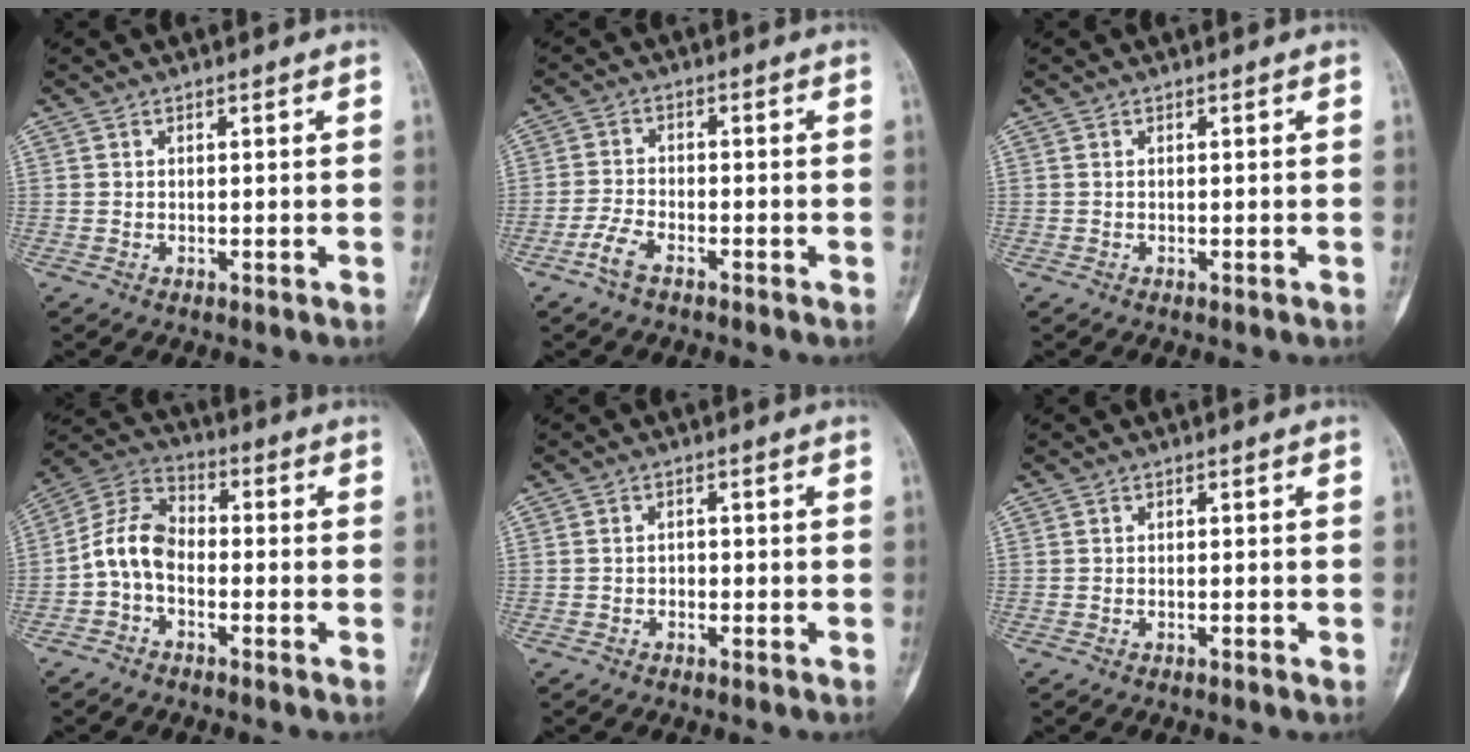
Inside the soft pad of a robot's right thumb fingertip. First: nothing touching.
{"total": 4.0, "force": [-2.7, 1.7, 2.5], "torque": [-0.059, 0.015, -0.054]}
{"total": 0.0}
{"total": 8.7, "force": [-2.1, 5.9, 6.1], "torque": [-0.109, 0.033, -0.056]}
{"total": 1.0, "force": [-0.5, 0.8, 0.4], "torque": [0.004, 0.005, -0.011]}
{"total": 0.8, "force": [-0.3, 0.2, 0.7], "torque": [-0.015, 0.000, -0.004]}